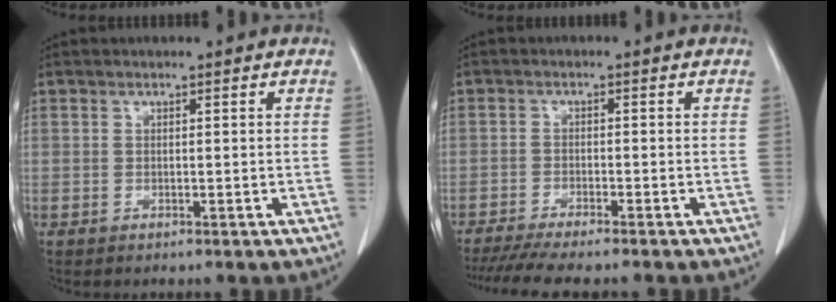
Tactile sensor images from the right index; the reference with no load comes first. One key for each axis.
{"total": 9.8, "fx": -8.4, "fy": 0.6, "fz": 4.9, "tx": -0.064, "ty": -0.018, "tz": -0.130}